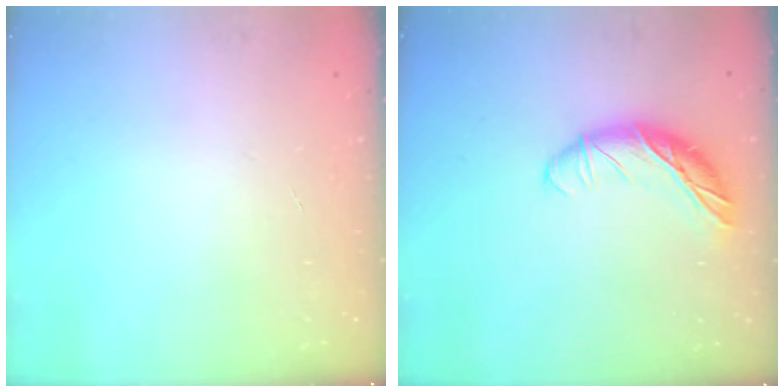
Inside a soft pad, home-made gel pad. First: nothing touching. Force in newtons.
{"total": 13.6, "press": 13.5, "slide": 0.6}